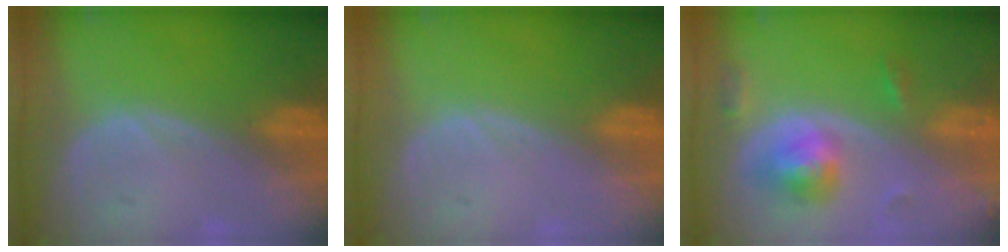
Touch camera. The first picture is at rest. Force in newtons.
{"total": 0.0}
{"total": 5.5, "press": 5.2, "slide": 1.8}